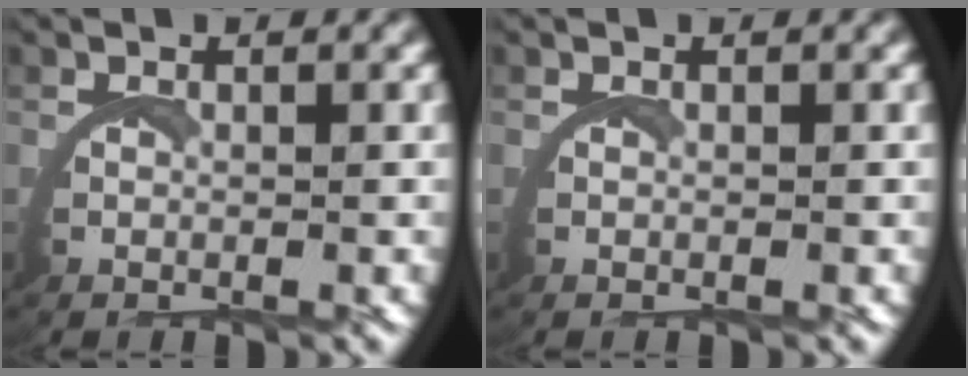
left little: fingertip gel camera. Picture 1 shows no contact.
{"total": 0.0}